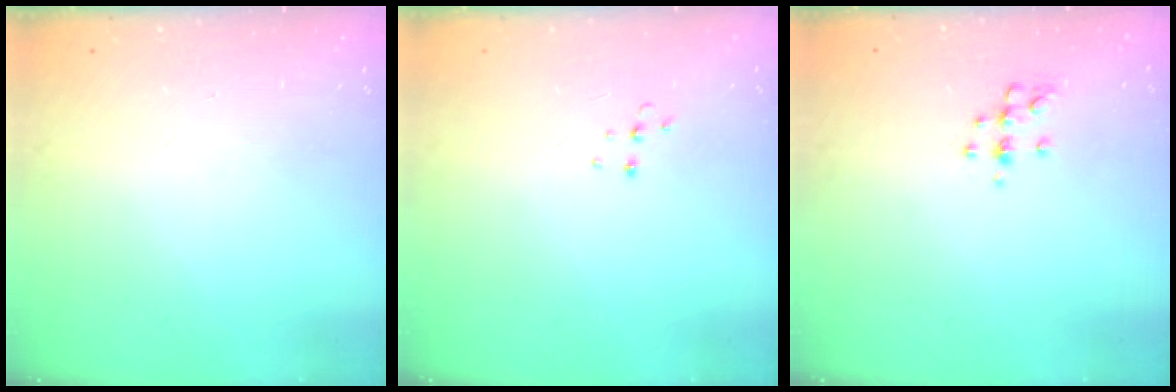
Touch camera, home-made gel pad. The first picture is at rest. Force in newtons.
{"total": 3.7, "press": 3.7, "slide": 0.3}
{"total": 6.5, "press": 6.4, "slide": 1.2}